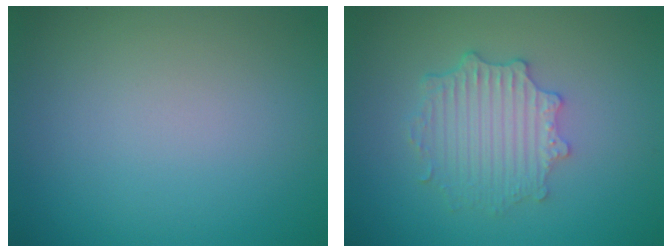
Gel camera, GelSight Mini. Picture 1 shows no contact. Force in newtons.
{"total": 4.0, "press": 3.2, "slide": 2.4}